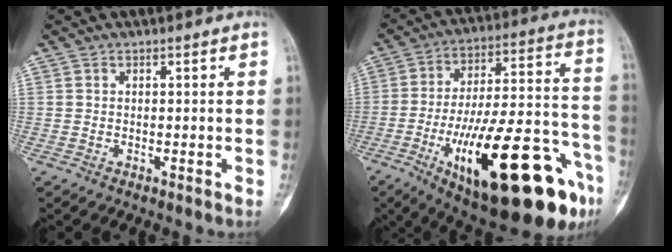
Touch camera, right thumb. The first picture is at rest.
{"total": 32.1, "force": [-14.2, 9.8, 27.0], "torque": [-0.372, 0.057, -0.207]}